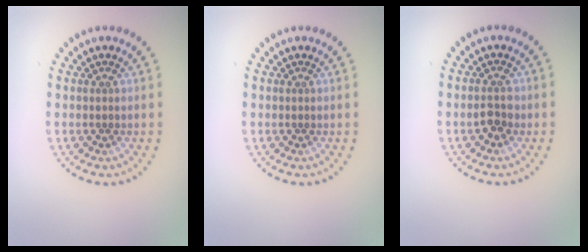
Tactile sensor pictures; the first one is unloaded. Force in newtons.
{"total": 0.0}
{"total": 1.9, "press": 1.9, "slide": 0.2}